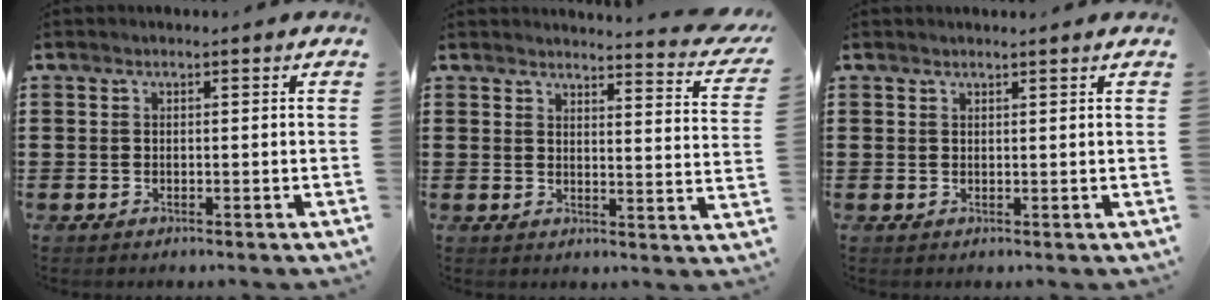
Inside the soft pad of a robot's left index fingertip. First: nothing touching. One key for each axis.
{"total": 3.5, "fx": 3.3, "fy": -0.5, "fz": 1.1, "tx": -0.021, "ty": -0.031, "tz": 0.051}
{"total": 1.0, "fx": 1.0, "fy": 0.0, "fz": 0.2, "tx": -0.005, "ty": -0.002, "tz": 0.021}